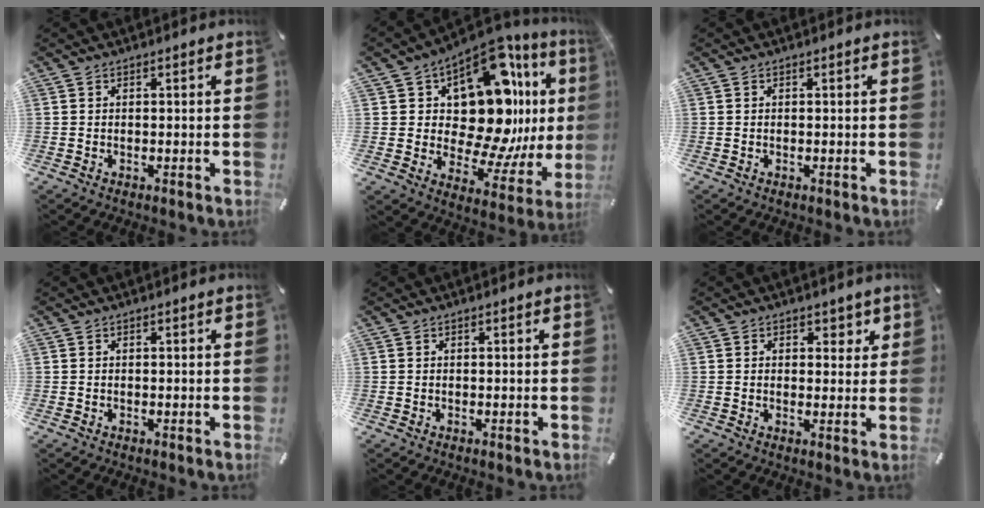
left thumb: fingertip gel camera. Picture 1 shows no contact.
{"total": 21.2, "force": [6.3, 12.3, 16.1], "torque": [-0.250, -0.077, 0.109]}
{"total": 0.0}
{"total": 0.0}
{"total": 0.0}
{"total": 2.9, "force": [1.4, 2.4, 0.9], "torque": [0.009, -0.006, 0.016]}